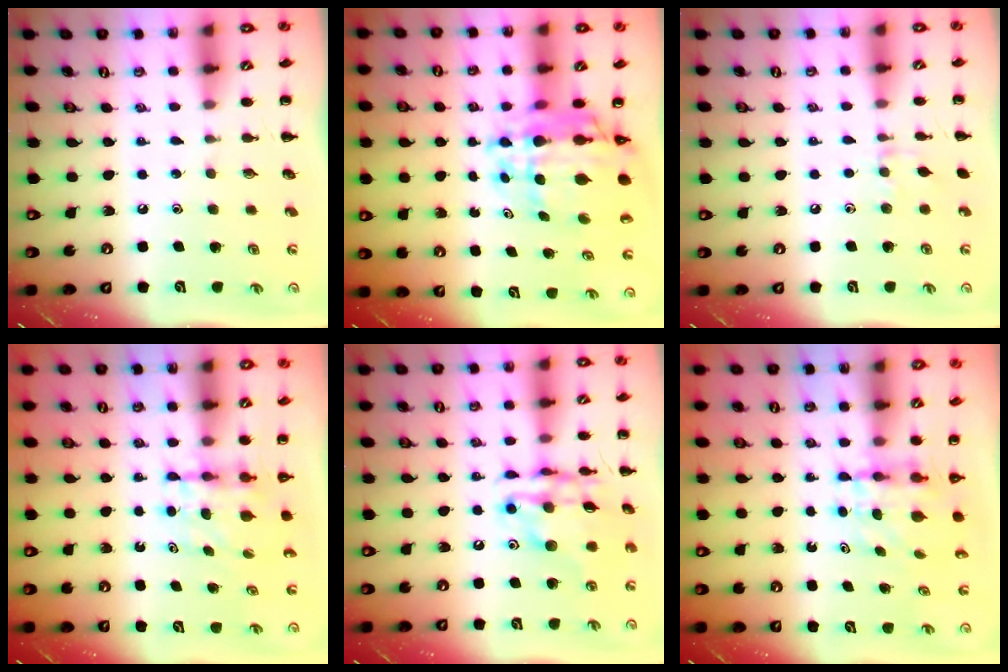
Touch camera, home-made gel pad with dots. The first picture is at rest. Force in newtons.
{"total": 12.9, "press": 12.1, "slide": 4.3}
{"total": 5.2, "press": 5.0, "slide": 1.3}
{"total": 4.8, "press": 4.8, "slide": 0.3}
{"total": 15.4, "press": 15.3, "slide": 1.7}
{"total": 4.7, "press": 4.7, "slide": 0.5}